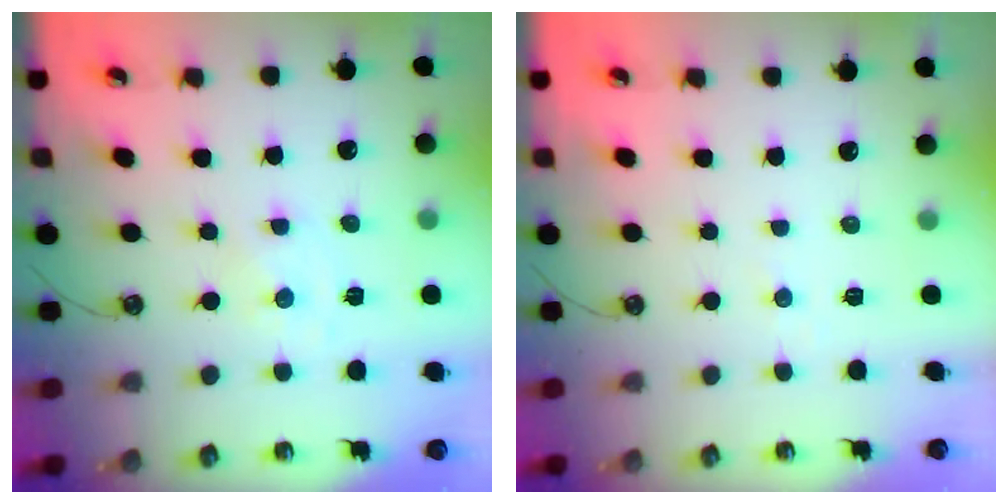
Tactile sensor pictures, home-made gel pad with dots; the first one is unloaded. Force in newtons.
{"total": 2.7, "press": 2.7, "slide": 0.3}